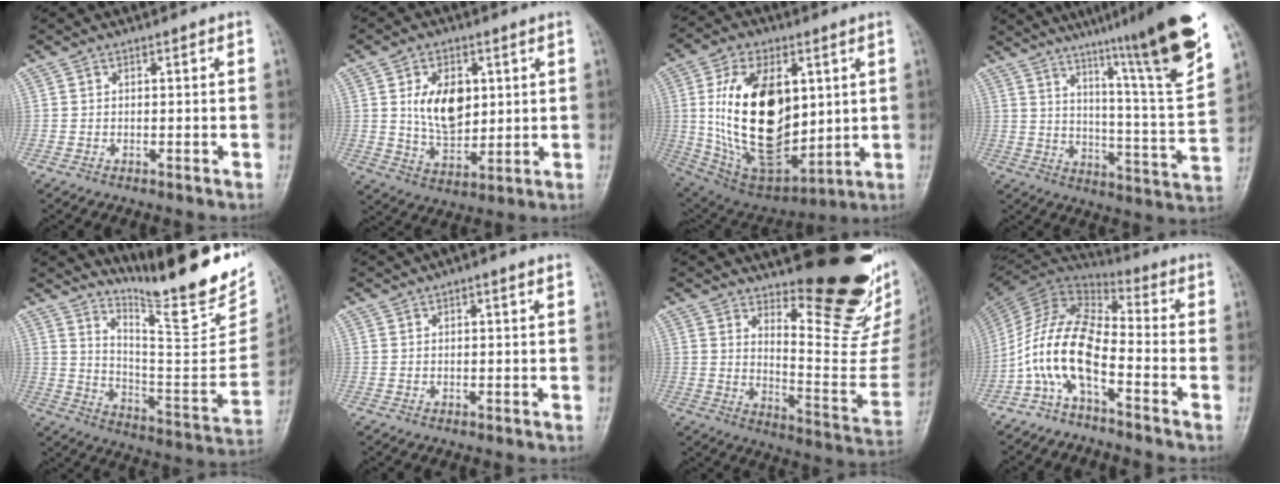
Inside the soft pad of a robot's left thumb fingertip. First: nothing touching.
{"total": 10.3, "force": [2.5, 6.4, 7.7], "torque": [-0.106, -0.020, 0.054]}
{"total": 24.3, "force": [3.3, 14.0, 19.6], "torque": [-0.327, -0.026, 0.079]}
{"total": 23.1, "force": [15.7, 1.0, 17.0], "torque": [-0.226, -0.078, 0.233]}
{"total": 21.2, "force": [17.8, 2.3, 11.2], "torque": [-0.145, -0.143, 0.279]}
{"total": 3.2, "force": [2.1, 0.6, 2.4], "torque": [-0.038, 0.017, 0.032]}
{"total": 26.3, "force": [16.8, 7.9, 18.6], "torque": [-0.218, -0.120, 0.235]}
{"total": 11.5, "force": [-4.9, 4.3, 9.5], "torque": [-0.198, 0.062, -0.110]}